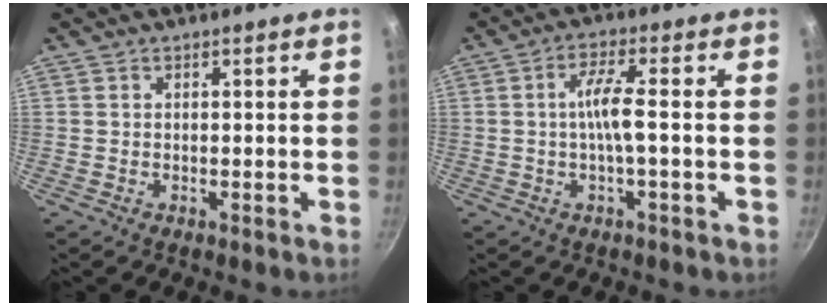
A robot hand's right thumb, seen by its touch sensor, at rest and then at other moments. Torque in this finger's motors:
{"motor_torque": [1.49, 3.51, 0.82, -0.11, 0.05]}